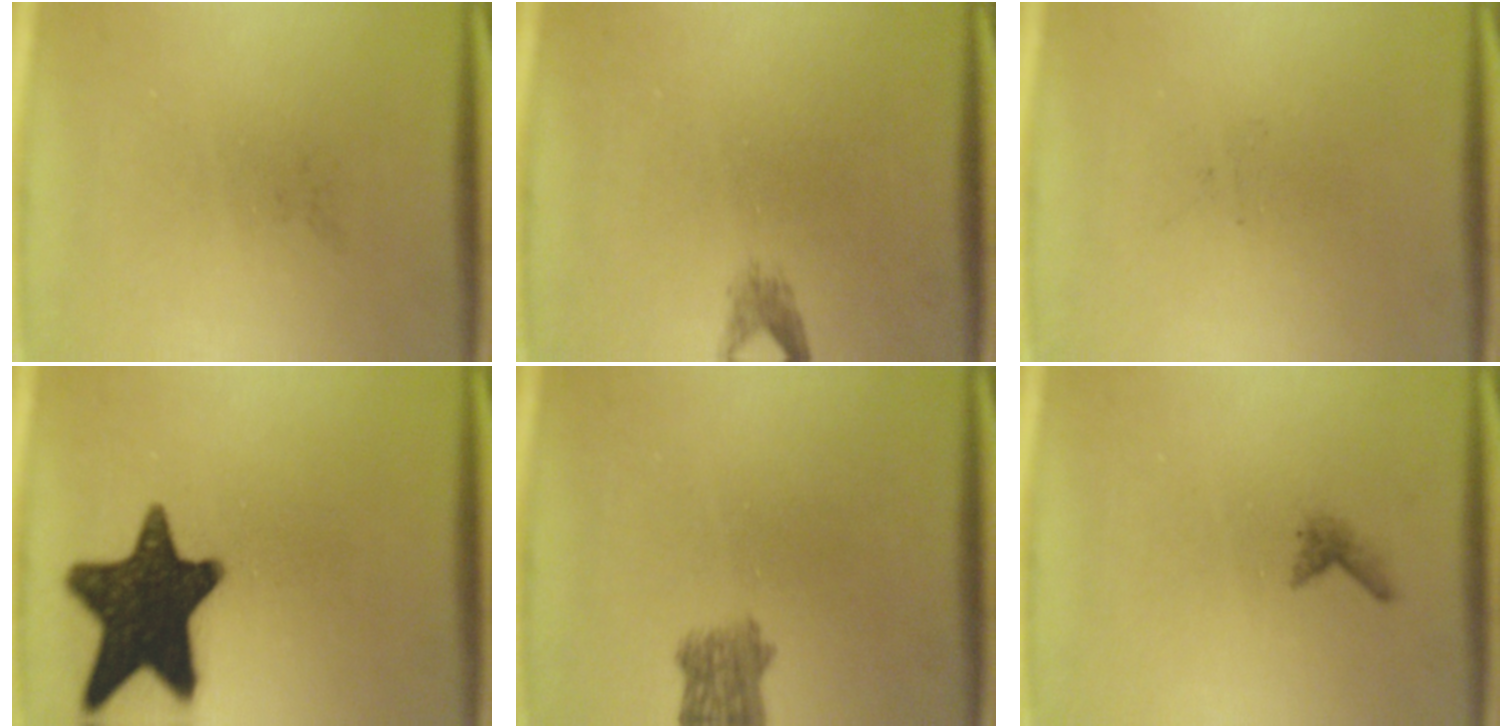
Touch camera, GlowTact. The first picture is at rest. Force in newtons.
{"total": 1.4}
{"total": 0.0}
{"total": 17.0}
{"total": 4.2}
{"total": 0.9}